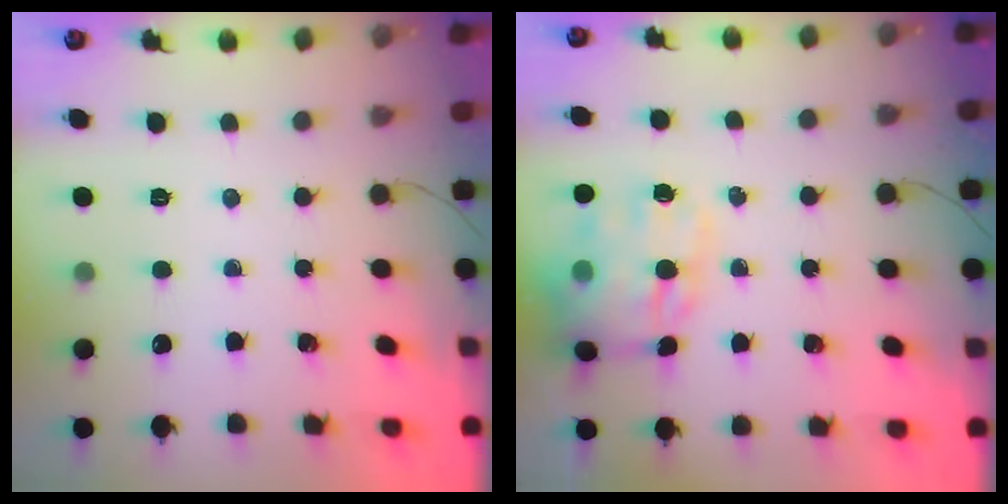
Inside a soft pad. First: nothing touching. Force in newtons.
{"total": 15.6, "press": 15.1, "slide": 3.8}